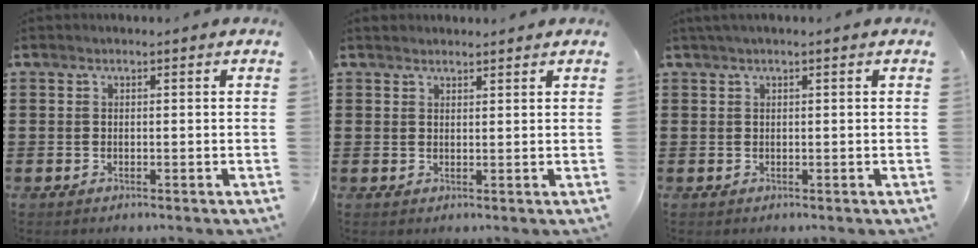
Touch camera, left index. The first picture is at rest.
{"total": 1.3, "force": [1.3, 0.2, 0.1], "torque": [-0.004, 0.000, 0.026]}
{"total": 0.8, "force": [0.3, -0.1, 0.8], "torque": [-0.012, -0.002, 0.006]}